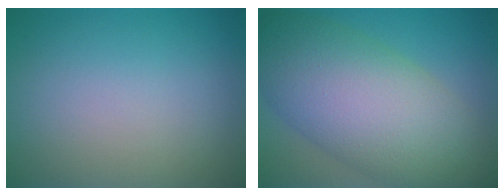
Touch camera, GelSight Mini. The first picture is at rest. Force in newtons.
{"total": 11.8, "press": 11.8, "slide": 0.2}